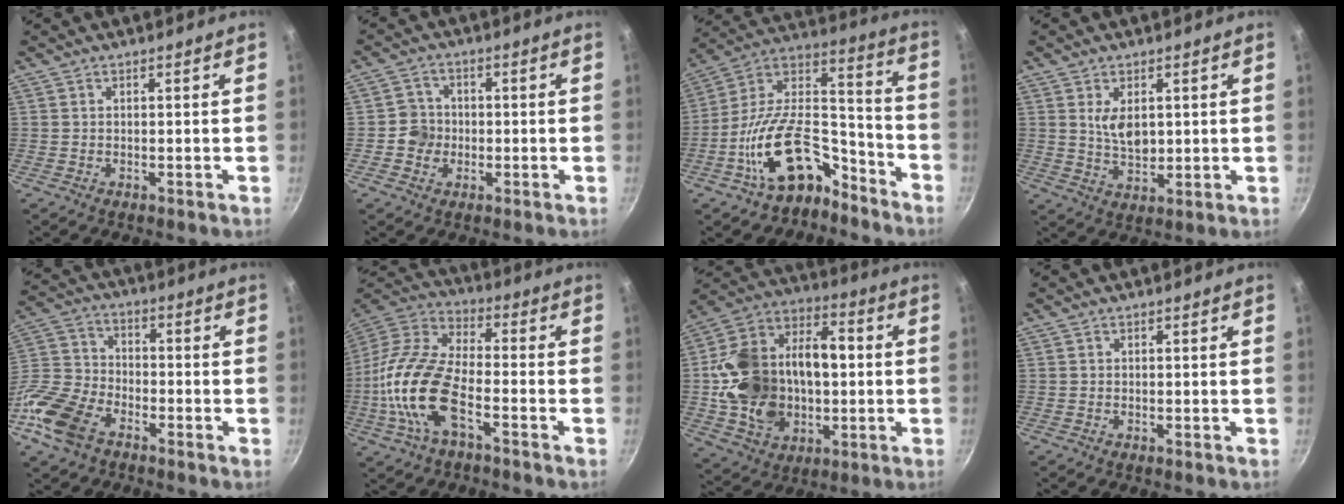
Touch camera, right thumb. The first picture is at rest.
{"total": 4.7, "force": [-0.9, 4.4, 1.3], "torque": [0.003, 0.011, -0.021]}
{"total": 18.3, "force": [-10.6, 9.7, 11.3], "torque": [-0.181, 0.112, -0.193]}
{"total": 5.8, "force": [1.6, 3.3, 4.5], "torque": [-0.065, -0.016, 0.036]}
{"total": 14.4, "force": [-7.9, 8.6, 8.4], "torque": [-0.179, 0.027, -0.164]}
{"total": 18.0, "force": [-5.7, 8.5, 14.8], "torque": [-0.316, 0.032, -0.111]}
{"total": 24.3, "force": [-0.6, 16.8, 17.5], "torque": [-0.298, 0.025, 0.000]}
{"total": 0.0}